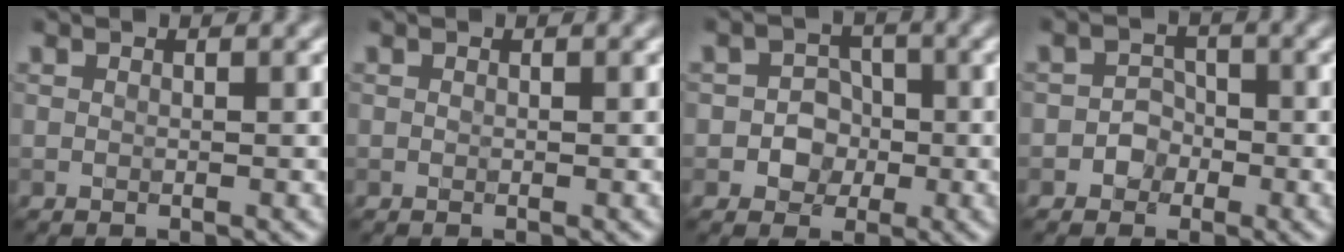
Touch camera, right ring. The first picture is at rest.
{"total": 0.0}
{"total": 2.6, "force": [-0.5, 2.4, 1.0], "torque": [0.006, 0.002, -0.021]}
{"total": 1.7, "force": [-0.8, 1.5, 0.4], "torque": [0.005, 0.008, -0.015]}